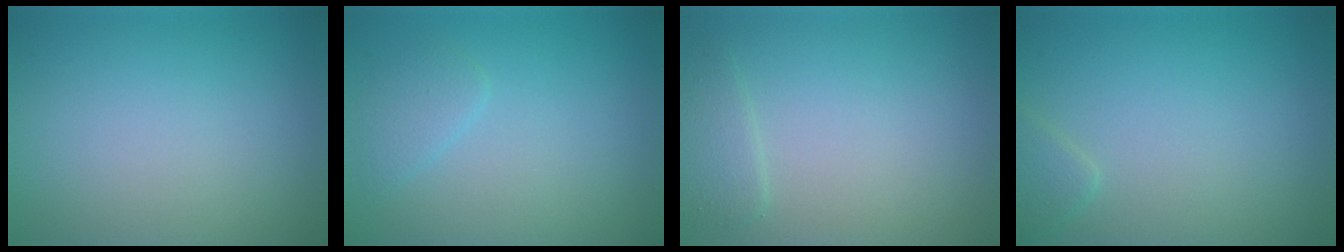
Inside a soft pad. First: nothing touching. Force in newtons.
{"total": 1.4, "press": 1.4, "slide": 0.1}
{"total": 1.5, "press": 1.4, "slide": 0.1}
{"total": 1.1, "press": 1.1, "slide": 0.1}